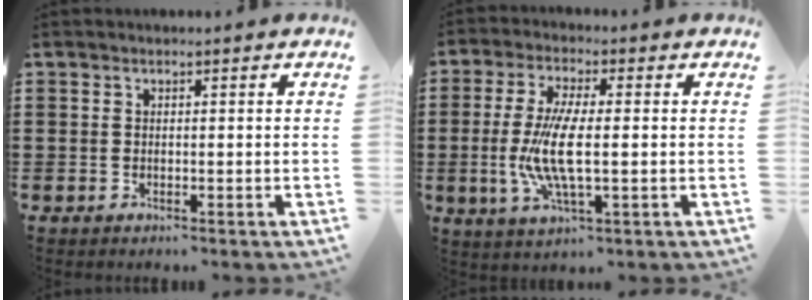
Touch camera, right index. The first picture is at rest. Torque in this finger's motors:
{"motor_torque": [2.14, 0.00, 1.05, 0.21]}